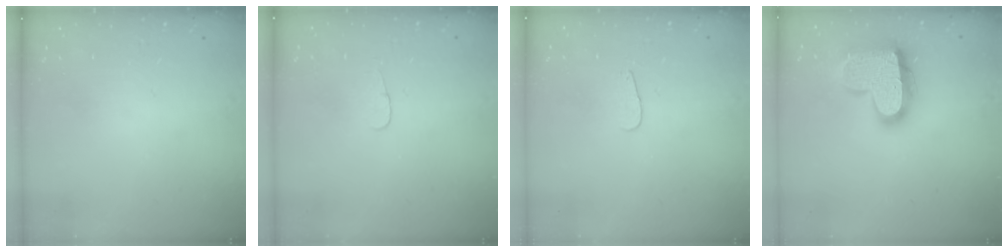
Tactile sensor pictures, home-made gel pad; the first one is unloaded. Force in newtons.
{"total": 3.4, "press": 3.3, "slide": 0.4}
{"total": 2.8, "press": 2.8, "slide": 0.2}
{"total": 20.3, "press": 20.3, "slide": 1.4}